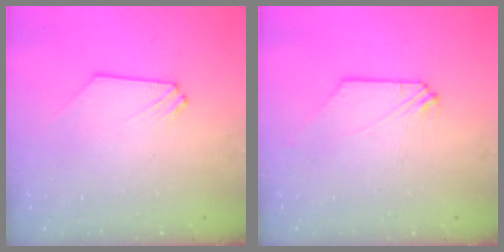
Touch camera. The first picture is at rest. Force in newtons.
{"total": 0.0}